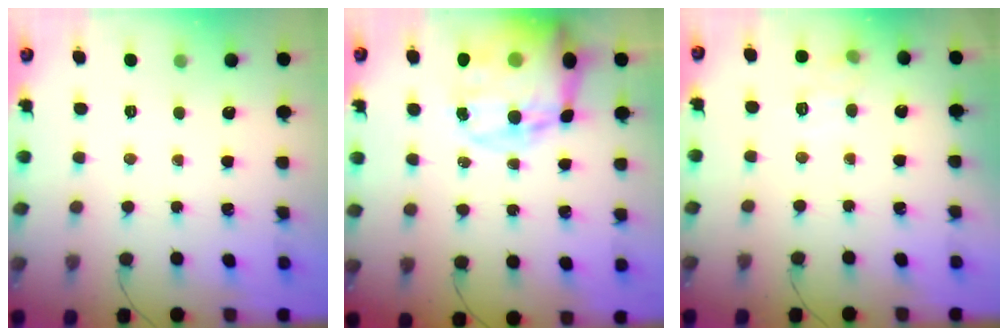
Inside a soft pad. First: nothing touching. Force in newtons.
{"total": 24.5, "press": 23.8, "slide": 5.8}
{"total": 9.3, "press": 9.2, "slide": 1.6}